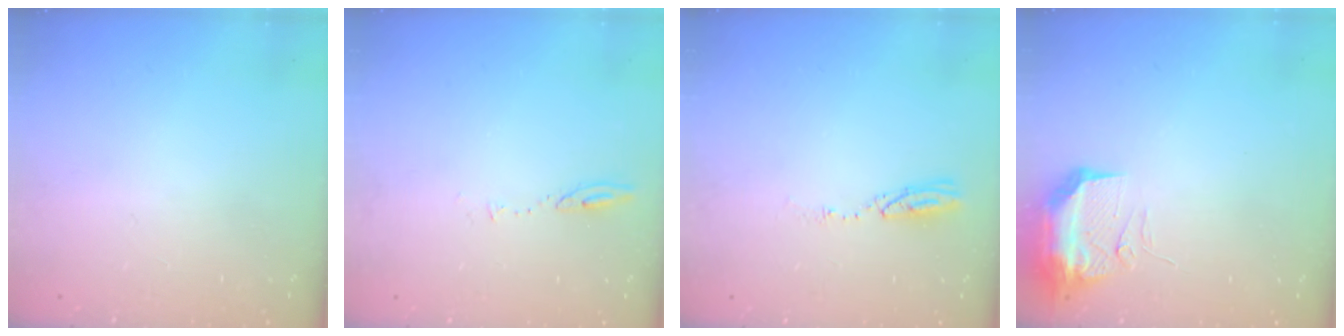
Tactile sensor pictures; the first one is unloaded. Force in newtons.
{"total": 4.5, "press": 4.4, "slide": 0.6}
{"total": 3.7, "press": 3.7, "slide": 0.2}
{"total": 14.9, "press": 12.1, "slide": 8.7}